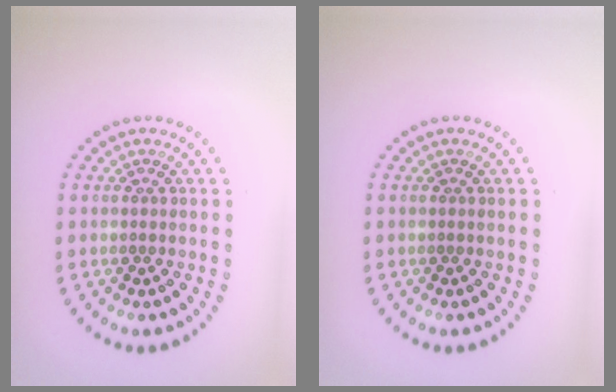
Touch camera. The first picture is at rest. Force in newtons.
{"total": 0.0}